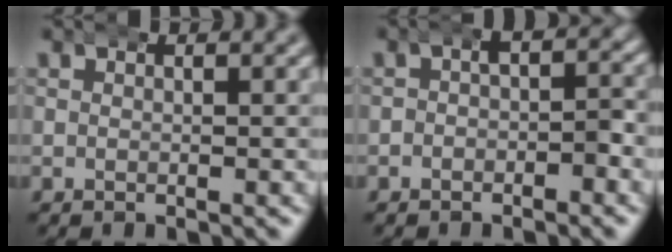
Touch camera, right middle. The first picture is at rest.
{"total": 2.5, "force": [-0.5, 1.9, 1.7], "torque": [-0.020, 0.004, -0.015]}